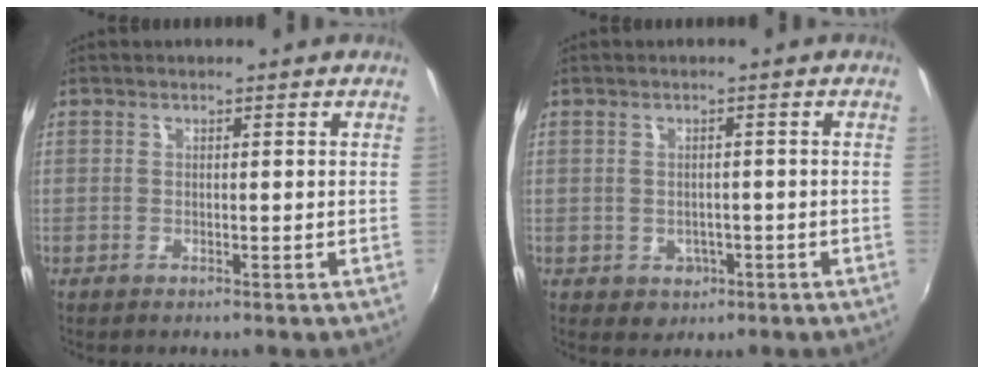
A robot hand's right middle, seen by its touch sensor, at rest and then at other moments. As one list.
[{"total": 3.5, "force": [-1.0, 3.2, 1.2], "torque": [-0.030, -0.001, -0.005]}]